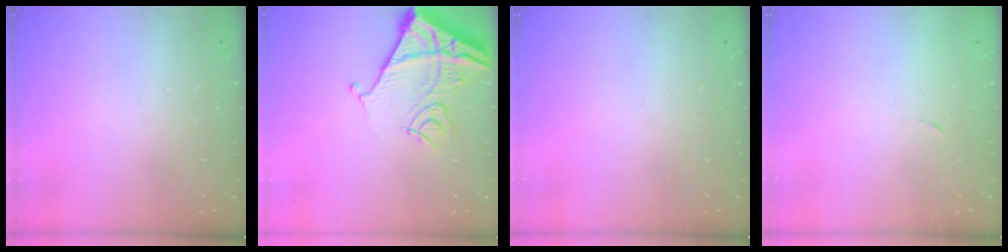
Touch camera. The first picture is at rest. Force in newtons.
{"total": 12.8, "press": 12.7, "slide": 1.6}
{"total": 0.0}
{"total": 2.3, "press": 2.3, "slide": 0.4}